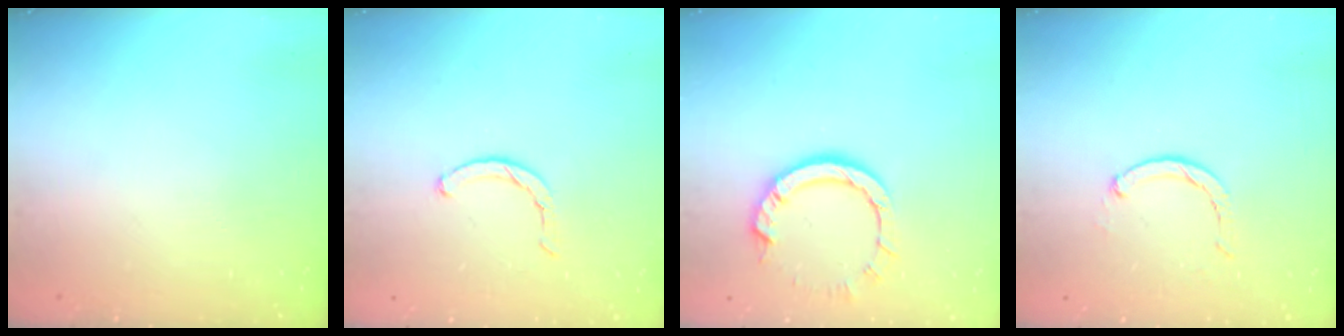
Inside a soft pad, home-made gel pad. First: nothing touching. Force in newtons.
{"total": 1.9, "press": 1.9, "slide": 0.3}
{"total": 9.3, "press": 9.3, "slide": 1.0}
{"total": 1.7, "press": 1.6, "slide": 0.3}